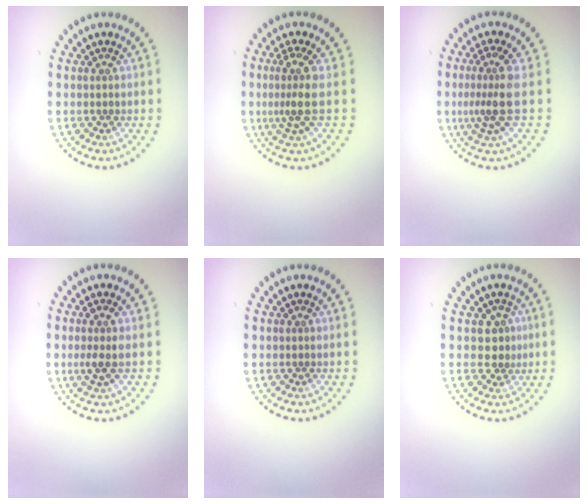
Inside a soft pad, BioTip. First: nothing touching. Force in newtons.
{"total": 3.1, "press": 2.2, "slide": 2.1}
{"total": 3.3, "press": 2.3, "slide": 2.3}
{"total": 1.9, "press": 1.6, "slide": 1.0}
{"total": 0.0}
{"total": 2.0, "press": 1.7, "slide": 1.0}